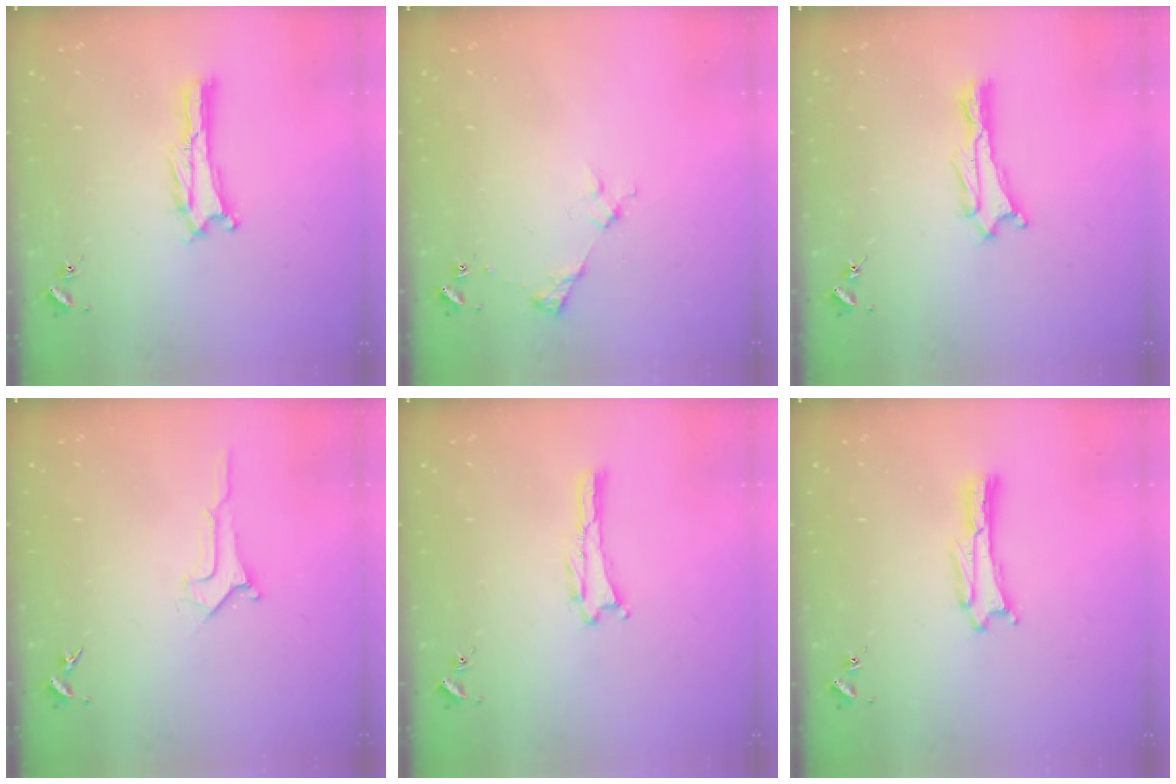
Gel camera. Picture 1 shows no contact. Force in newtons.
{"total": 2.9, "press": 2.9, "slide": 0.4}
{"total": 1.0, "press": 1.0, "slide": 0.1}
{"total": 1.0, "press": 1.0, "slide": 0.0}
{"total": 0.0}
{"total": 1.1, "press": 1.1, "slide": 0.0}